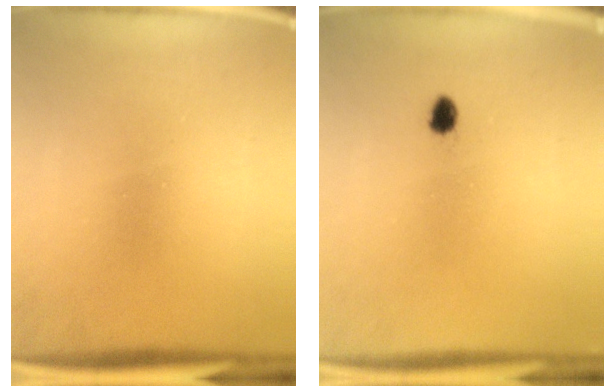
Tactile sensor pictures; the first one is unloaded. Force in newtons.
{"total": 1.4}